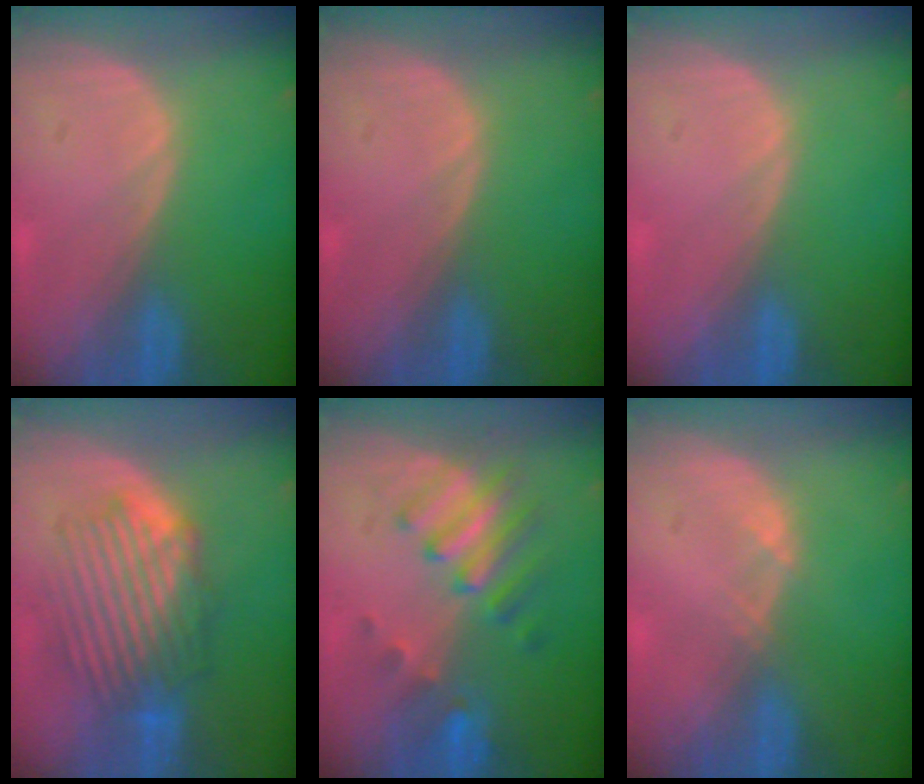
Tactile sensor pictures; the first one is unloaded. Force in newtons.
{"total": 0.0}
{"total": 0.0}
{"total": 8.6, "press": 8.4, "slide": 1.9}
{"total": 7.4, "press": 6.8, "slide": 3.0}
{"total": 0.8, "press": 0.8, "slide": 0.1}